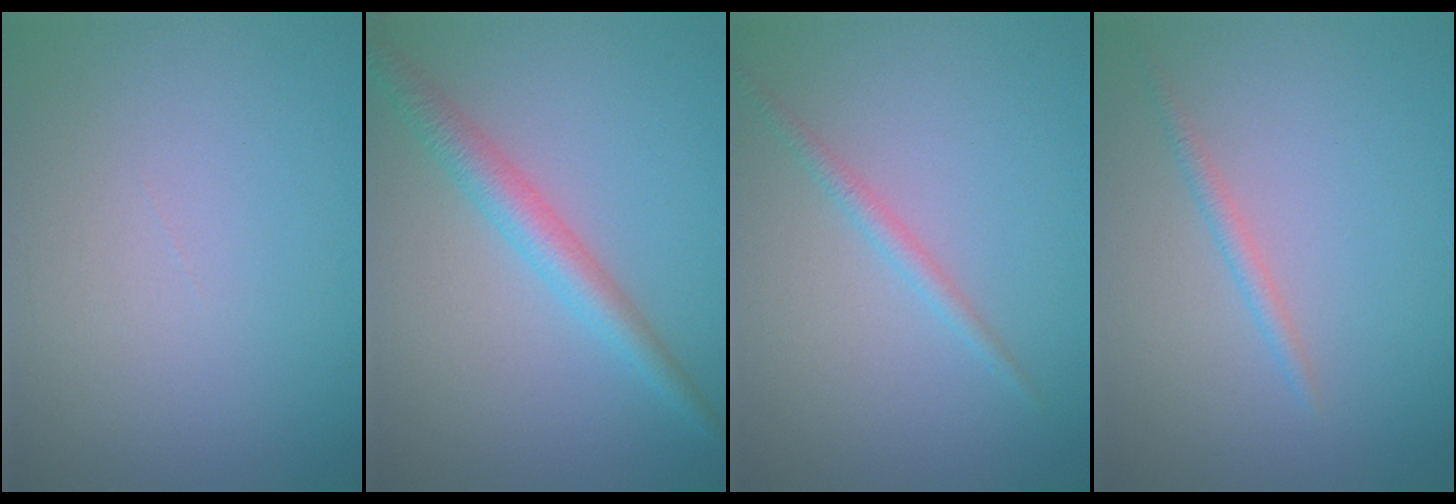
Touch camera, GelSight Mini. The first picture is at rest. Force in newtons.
{"total": 3.3, "press": 3.3, "slide": 0.1}
{"total": 1.3, "press": 1.3, "slide": 0.1}
{"total": 1.2, "press": 1.2, "slide": 0.0}